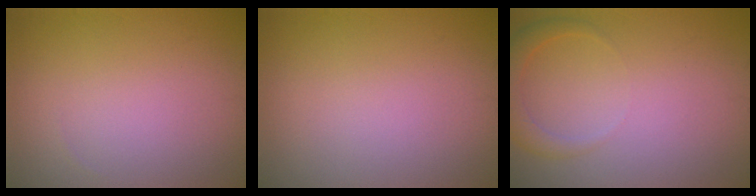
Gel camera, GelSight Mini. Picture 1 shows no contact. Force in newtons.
{"total": 0.0}
{"total": 2.2, "press": 2.2, "slide": 0.2}